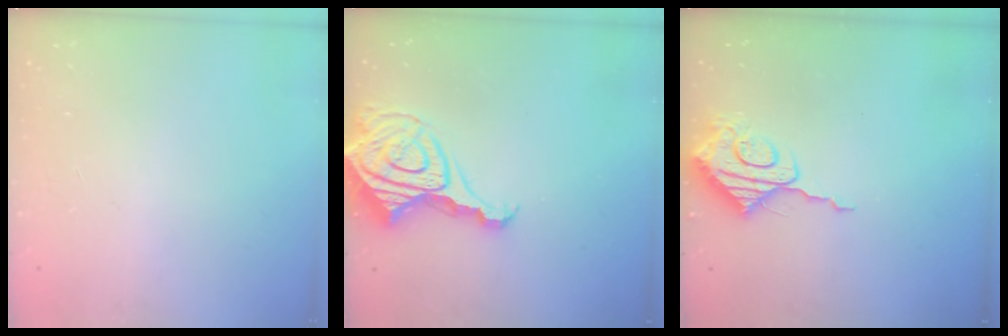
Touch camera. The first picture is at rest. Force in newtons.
{"total": 14.2, "press": 14.2, "slide": 1.4}
{"total": 9.7, "press": 9.6, "slide": 0.8}